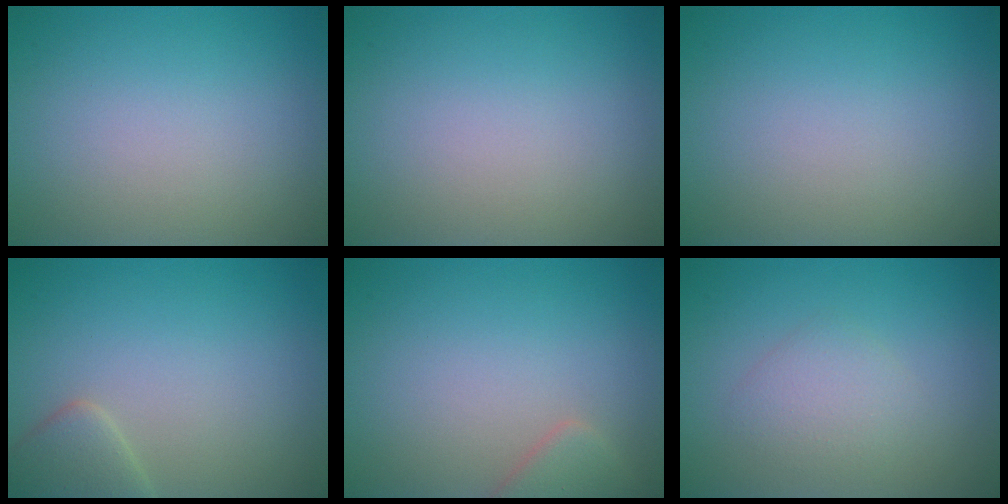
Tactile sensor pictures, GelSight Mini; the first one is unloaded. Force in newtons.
{"total": 0.0}
{"total": 0.0}
{"total": 2.3, "press": 2.3, "slide": 0.2}
{"total": 2.0, "press": 2.0, "slide": 0.2}
{"total": 2.1, "press": 2.1, "slide": 0.1}